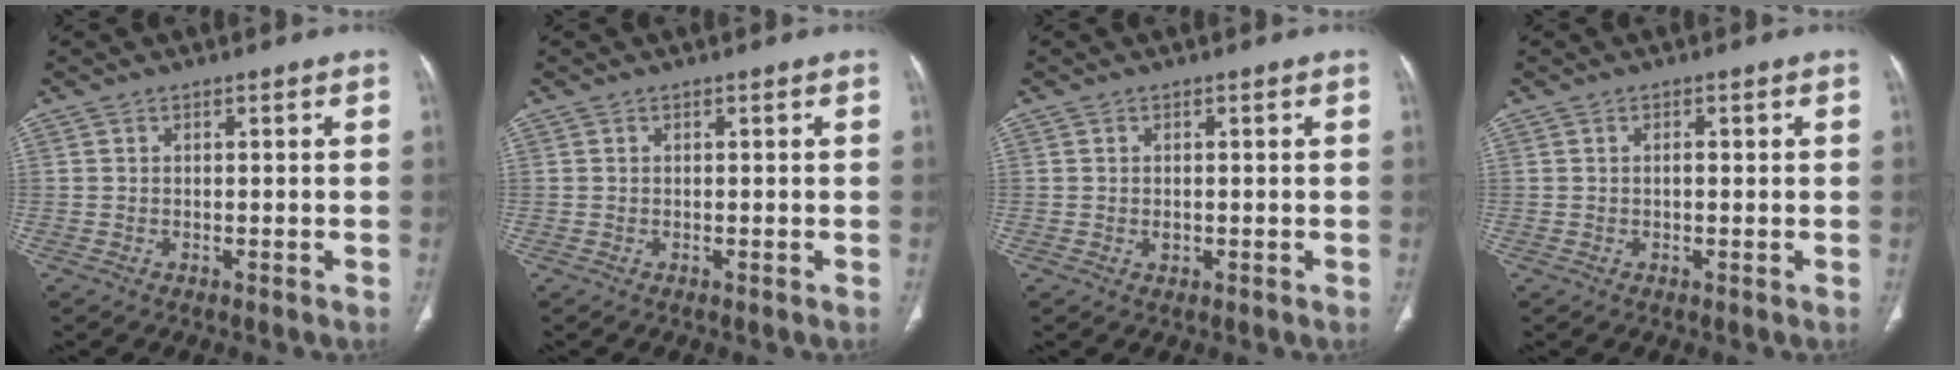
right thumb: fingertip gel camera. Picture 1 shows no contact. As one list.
[{"total": 0.0}, {"total": 1.0, "force": [-0.1, 0.8, 0.7], "torque": [-0.008, 0.000, 0.000]}, {"total": 0.8, "force": [0.0, 0.4, 0.7], "torque": [-0.013, 0.001, -0.002]}]